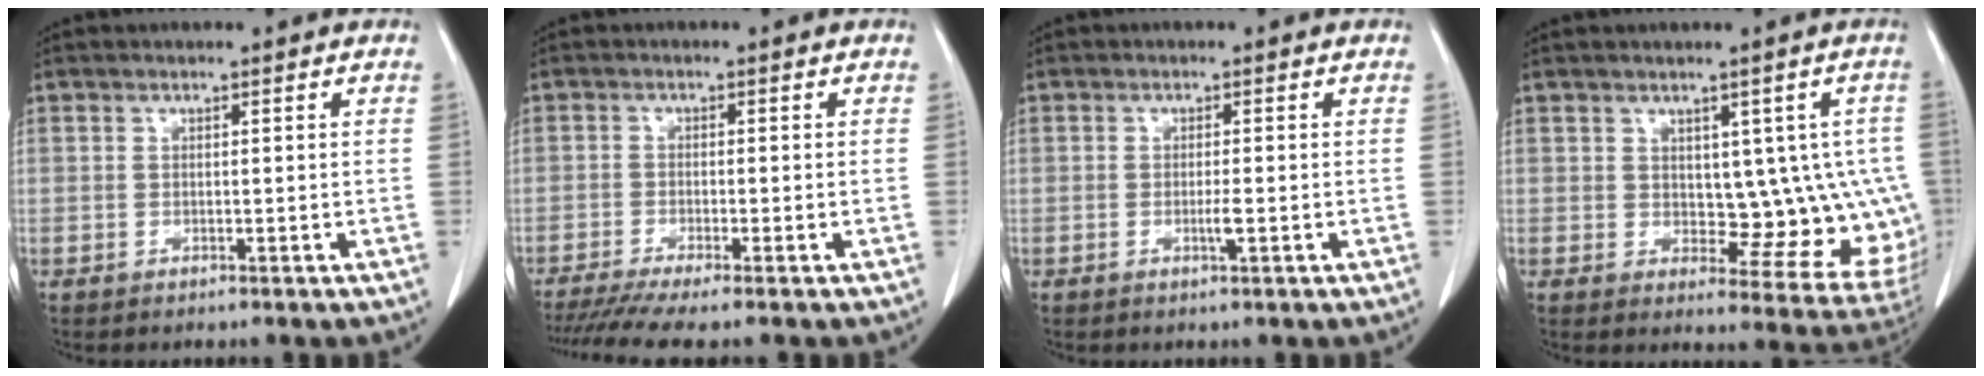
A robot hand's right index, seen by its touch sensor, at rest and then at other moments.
{"total": 7.3, "force": [-6.1, -0.5, 4.0], "torque": [-0.060, -0.016, -0.099]}
{"total": 1.6, "force": [-0.5, -0.1, 1.5], "torque": [-0.031, -0.004, -0.009]}
{"total": 10.7, "force": [0.9, 5.7, 9.0], "torque": [-0.081, 0.006, 0.024]}